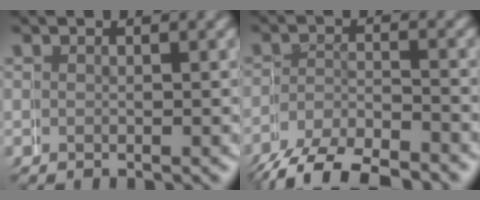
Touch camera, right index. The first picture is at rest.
{"total": 5.2, "force": [-4.2, 2.8, 1.4], "torque": [-0.032, -0.010, -0.063]}